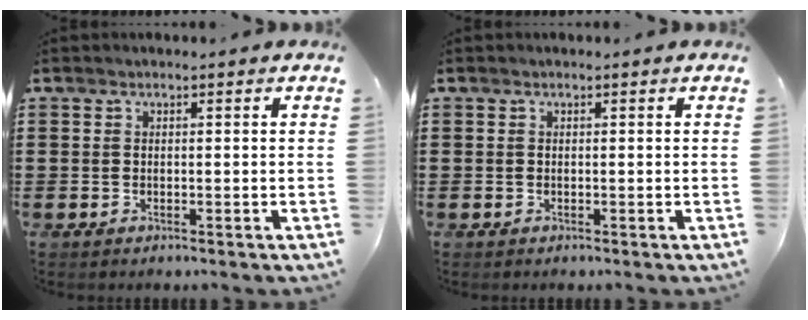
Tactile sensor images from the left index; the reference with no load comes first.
{"total": 0.0}